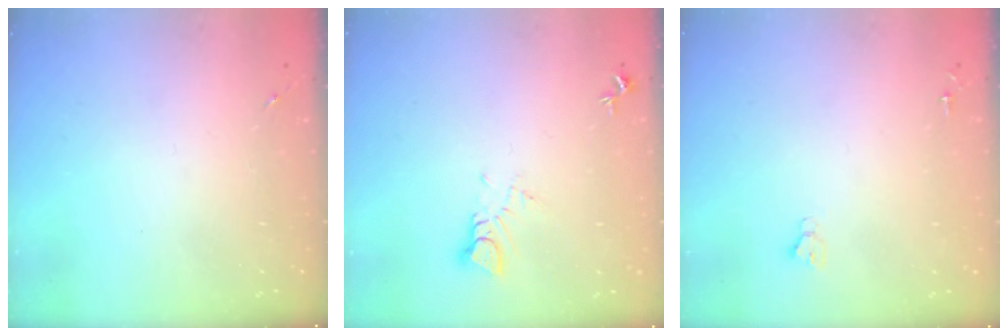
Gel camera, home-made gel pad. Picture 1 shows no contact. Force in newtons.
{"total": 4.0, "press": 4.0, "slide": 0.3}
{"total": 2.7, "press": 2.7, "slide": 0.0}